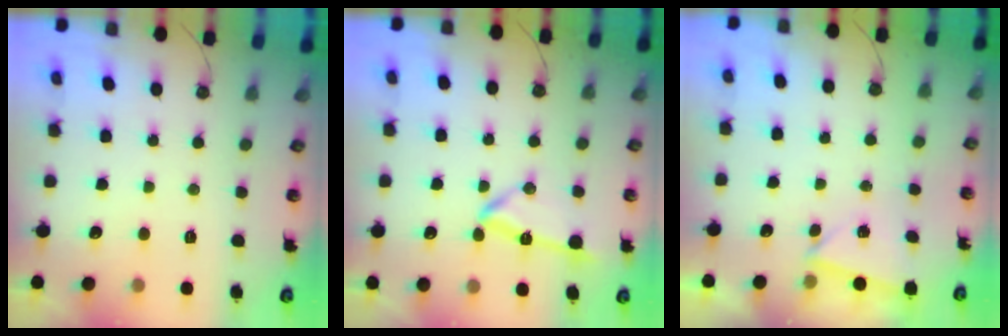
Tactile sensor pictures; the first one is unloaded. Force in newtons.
{"total": 11.1, "press": 11.1, "slide": 0.6}
{"total": 3.0, "press": 2.4, "slide": 1.7}